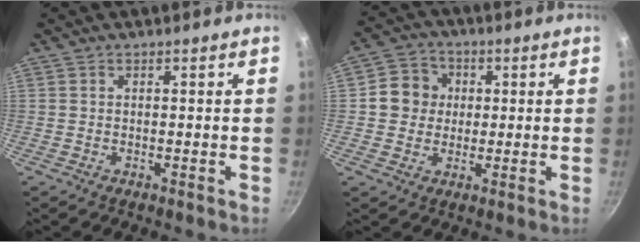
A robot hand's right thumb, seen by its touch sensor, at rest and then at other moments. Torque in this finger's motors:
{"motor_torque": [0.67, 0.53, 0.42, -0.29, 0.01]}